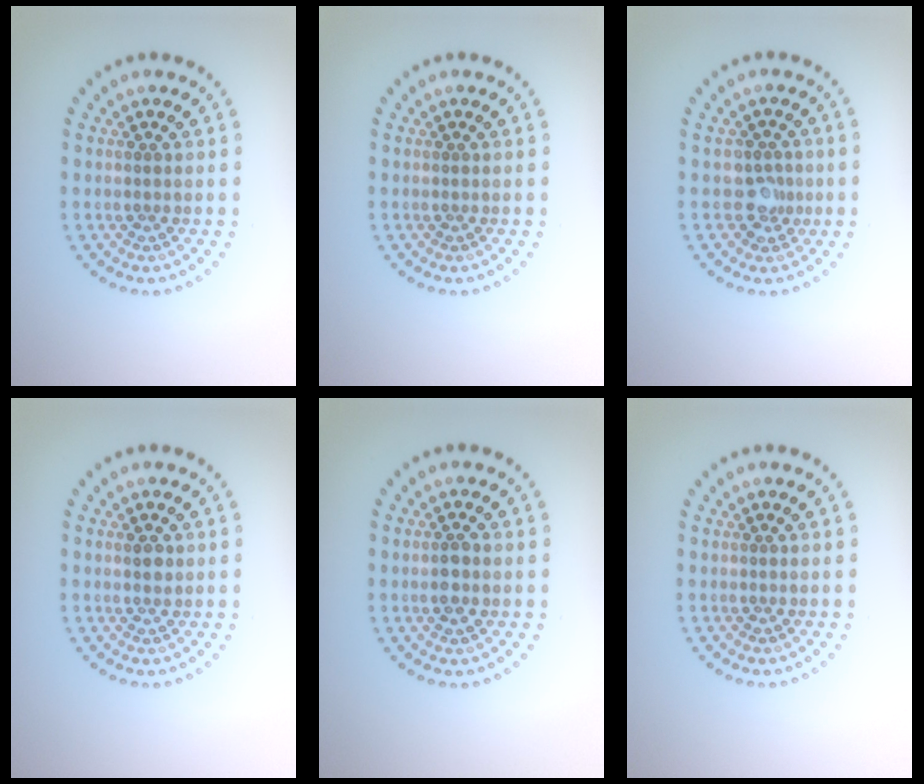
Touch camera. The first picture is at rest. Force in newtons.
{"total": 0.0}
{"total": 2.0, "press": 1.7, "slide": 1.1}
{"total": 1.1, "press": 1.0, "slide": 0.3}
{"total": 1.6, "press": 1.6, "slide": 0.4}
{"total": 0.0}